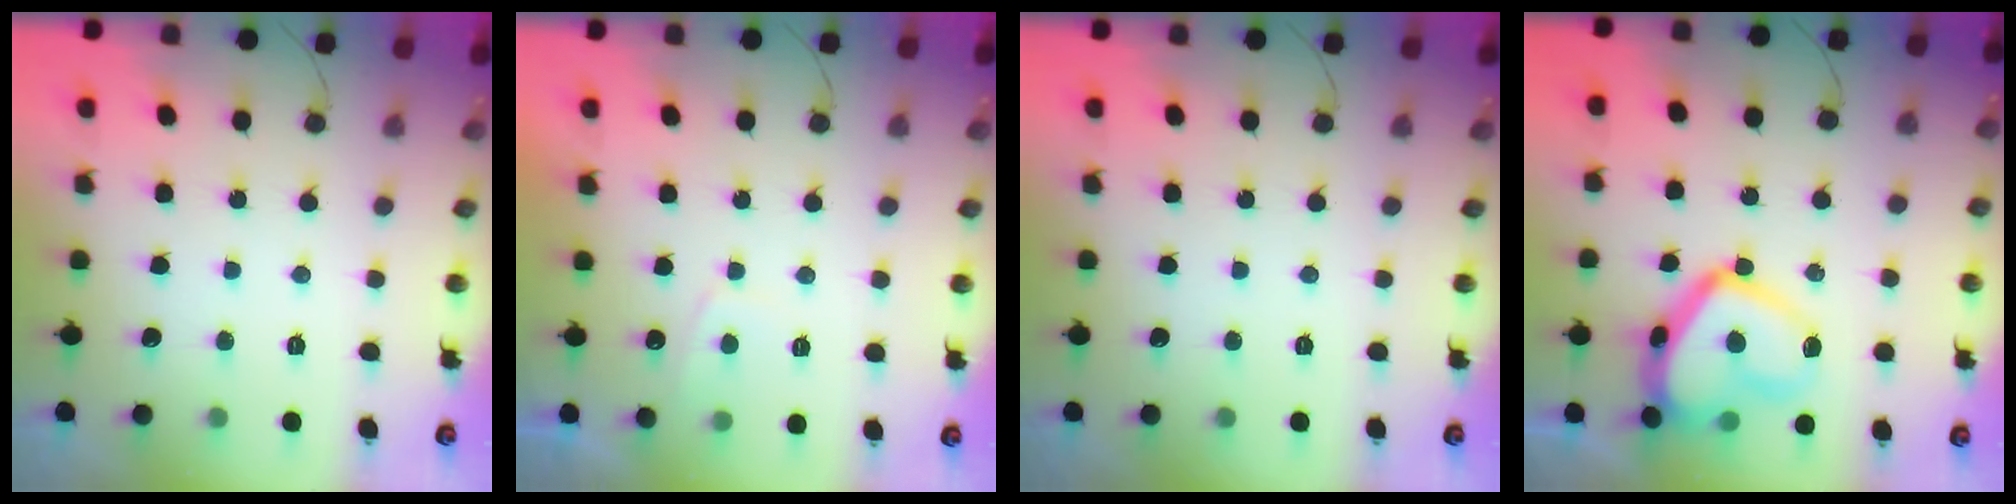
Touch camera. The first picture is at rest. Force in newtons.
{"total": 1.8, "press": 1.7, "slide": 0.7}
{"total": 0.0}
{"total": 16.9, "press": 16.8, "slide": 1.5}